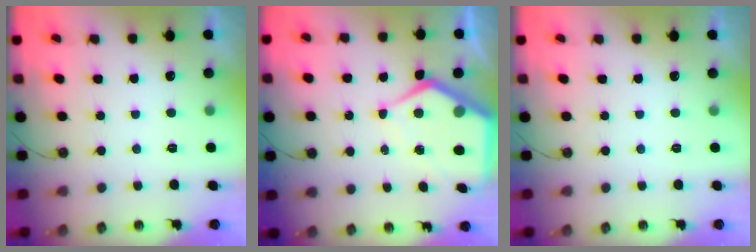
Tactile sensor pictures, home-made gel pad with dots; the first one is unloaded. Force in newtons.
{"total": 10.7, "press": 10.6, "slide": 1.3}
{"total": 0.0}